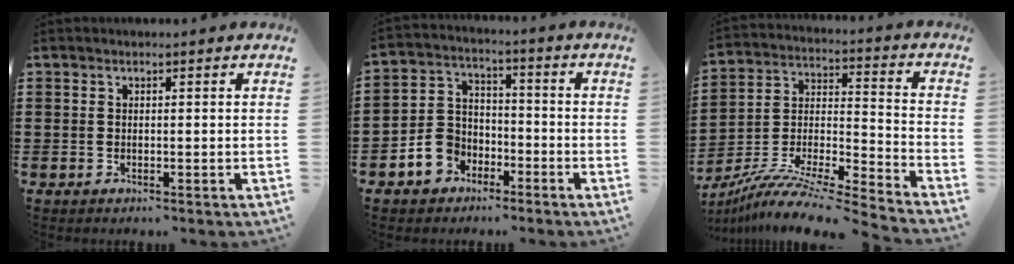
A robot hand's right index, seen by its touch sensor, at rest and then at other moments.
{"total": 6.5, "force": [-3.6, 5.1, 1.7], "torque": [-0.067, 0.017, -0.074]}
{"total": 9.8, "force": [-8.8, 0.6, 4.2], "torque": [-0.076, 0.004, -0.178]}